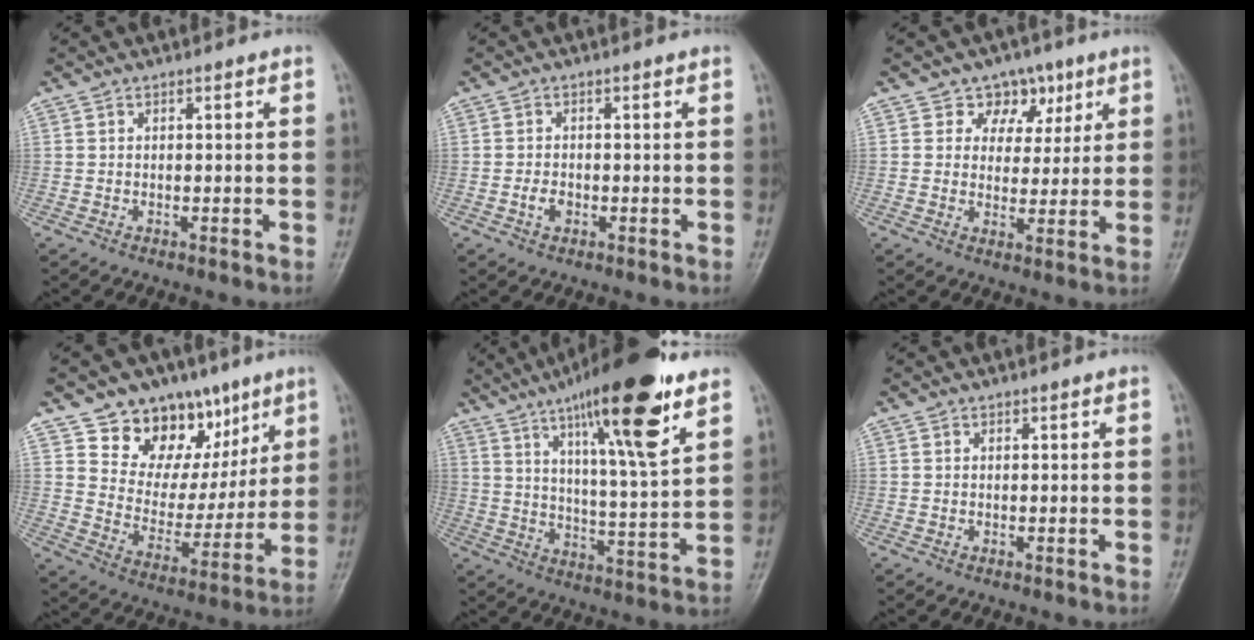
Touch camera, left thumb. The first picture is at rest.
{"total": 2.0, "force": [-0.6, 1.5, 1.3], "torque": [-0.021, 0.003, -0.012]}
{"total": 7.0, "force": [3.7, 5.6, 1.8], "torque": [0.016, -0.009, 0.054]}
{"total": 17.6, "force": [10.2, 12.0, 7.8], "torque": [-0.053, -0.043, 0.172]}
{"total": 20.1, "force": [12.0, 3.3, 15.8], "torque": [-0.231, -0.049, 0.192]}
{"total": 0.0}